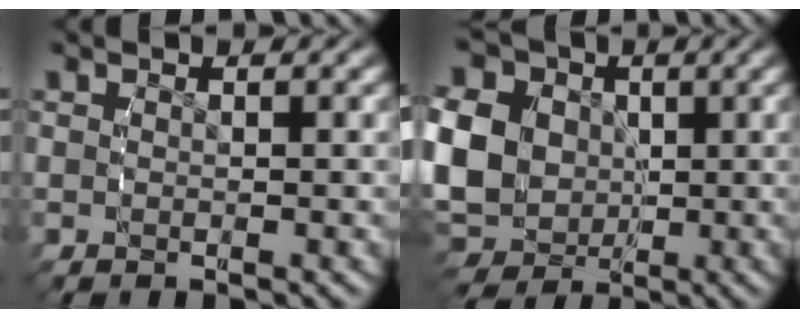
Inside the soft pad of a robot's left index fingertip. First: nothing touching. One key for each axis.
{"total": 11.2, "fx": 0.0, "fy": 10.0, "fz": 5.0, "tx": -0.122, "ty": -0.026, "tz": 0.000}